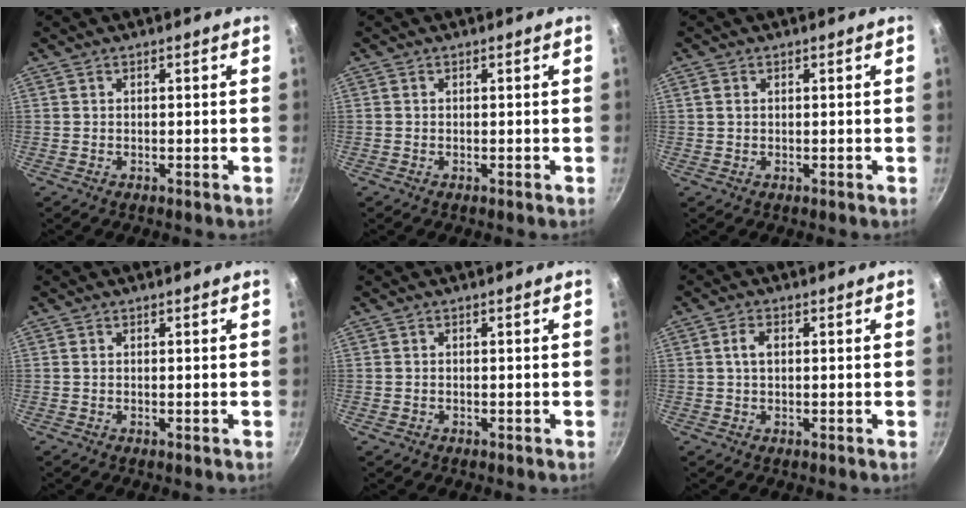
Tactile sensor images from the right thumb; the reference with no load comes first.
{"total": 0.0}
{"total": 1.4, "force": [0.5, 1.1, 0.8], "torque": [-0.015, 0.001, 0.007]}
{"total": 0.0}
{"total": 0.5, "force": [-0.2, 0.5, 0.0], "torque": [0.000, 0.001, -0.001]}
{"total": 2.8, "force": [0.5, 1.6, 2.2], "torque": [-0.038, 0.005, 0.008]}